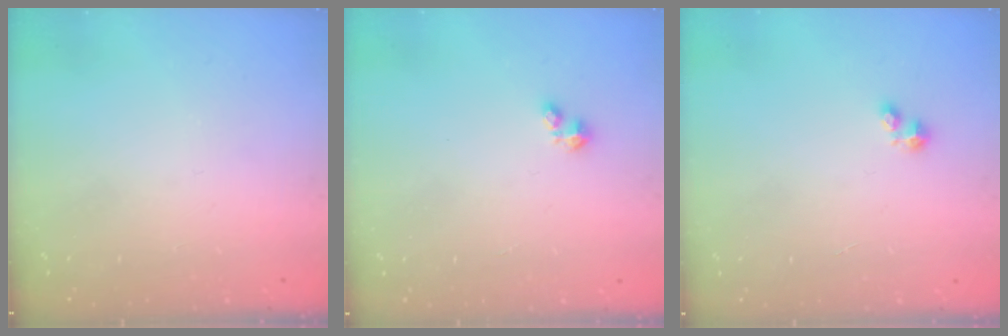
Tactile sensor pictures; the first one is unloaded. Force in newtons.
{"total": 1.1, "press": 1.1, "slide": 0.3}
{"total": 1.9, "press": 1.8, "slide": 0.2}